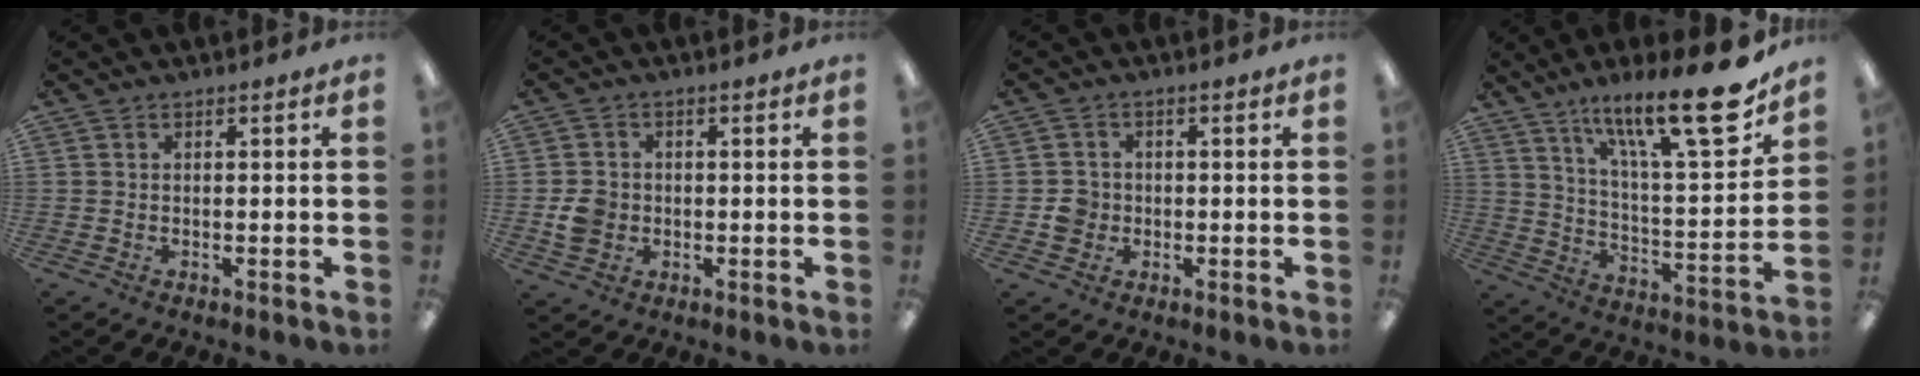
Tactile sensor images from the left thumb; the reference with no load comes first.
{"total": 4.9, "force": [-0.8, 4.4, 2.1], "torque": [-0.027, 0.001, -0.016]}
{"total": 4.1, "force": [-0.7, 3.9, 1.2], "torque": [-0.013, 0.004, -0.014]}
{"total": 21.7, "force": [15.1, 5.2, 14.6], "torque": [-0.220, -0.100, 0.241]}